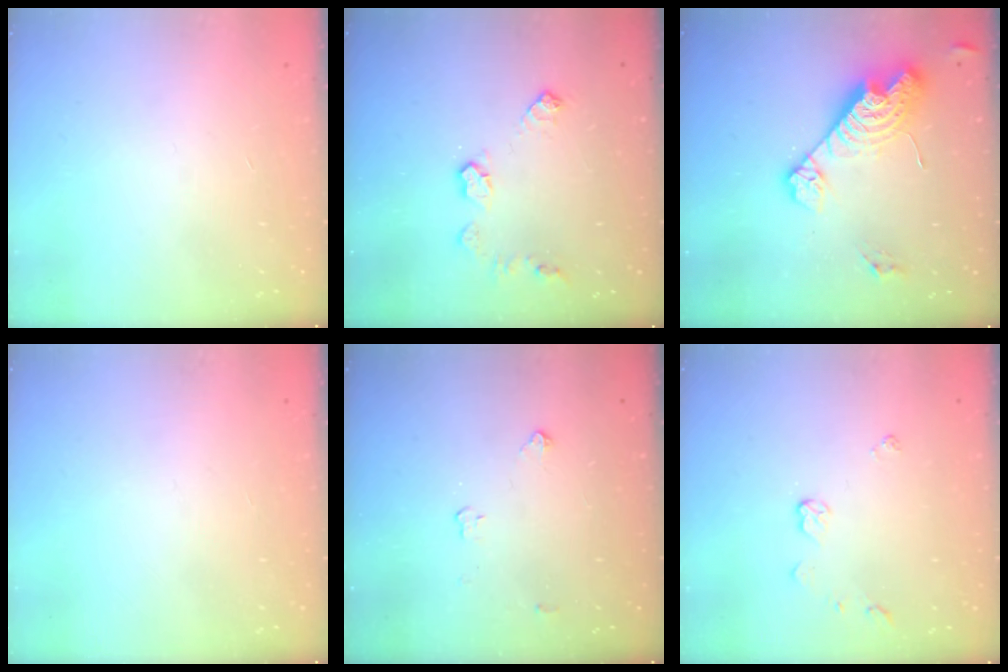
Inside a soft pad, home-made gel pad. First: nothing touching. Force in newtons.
{"total": 8.3, "press": 8.3, "slide": 0.2}
{"total": 15.9, "press": 15.9, "slide": 1.3}
{"total": 0.0}
{"total": 2.8, "press": 2.8, "slide": 0.4}
{"total": 4.7, "press": 4.7, "slide": 0.1}